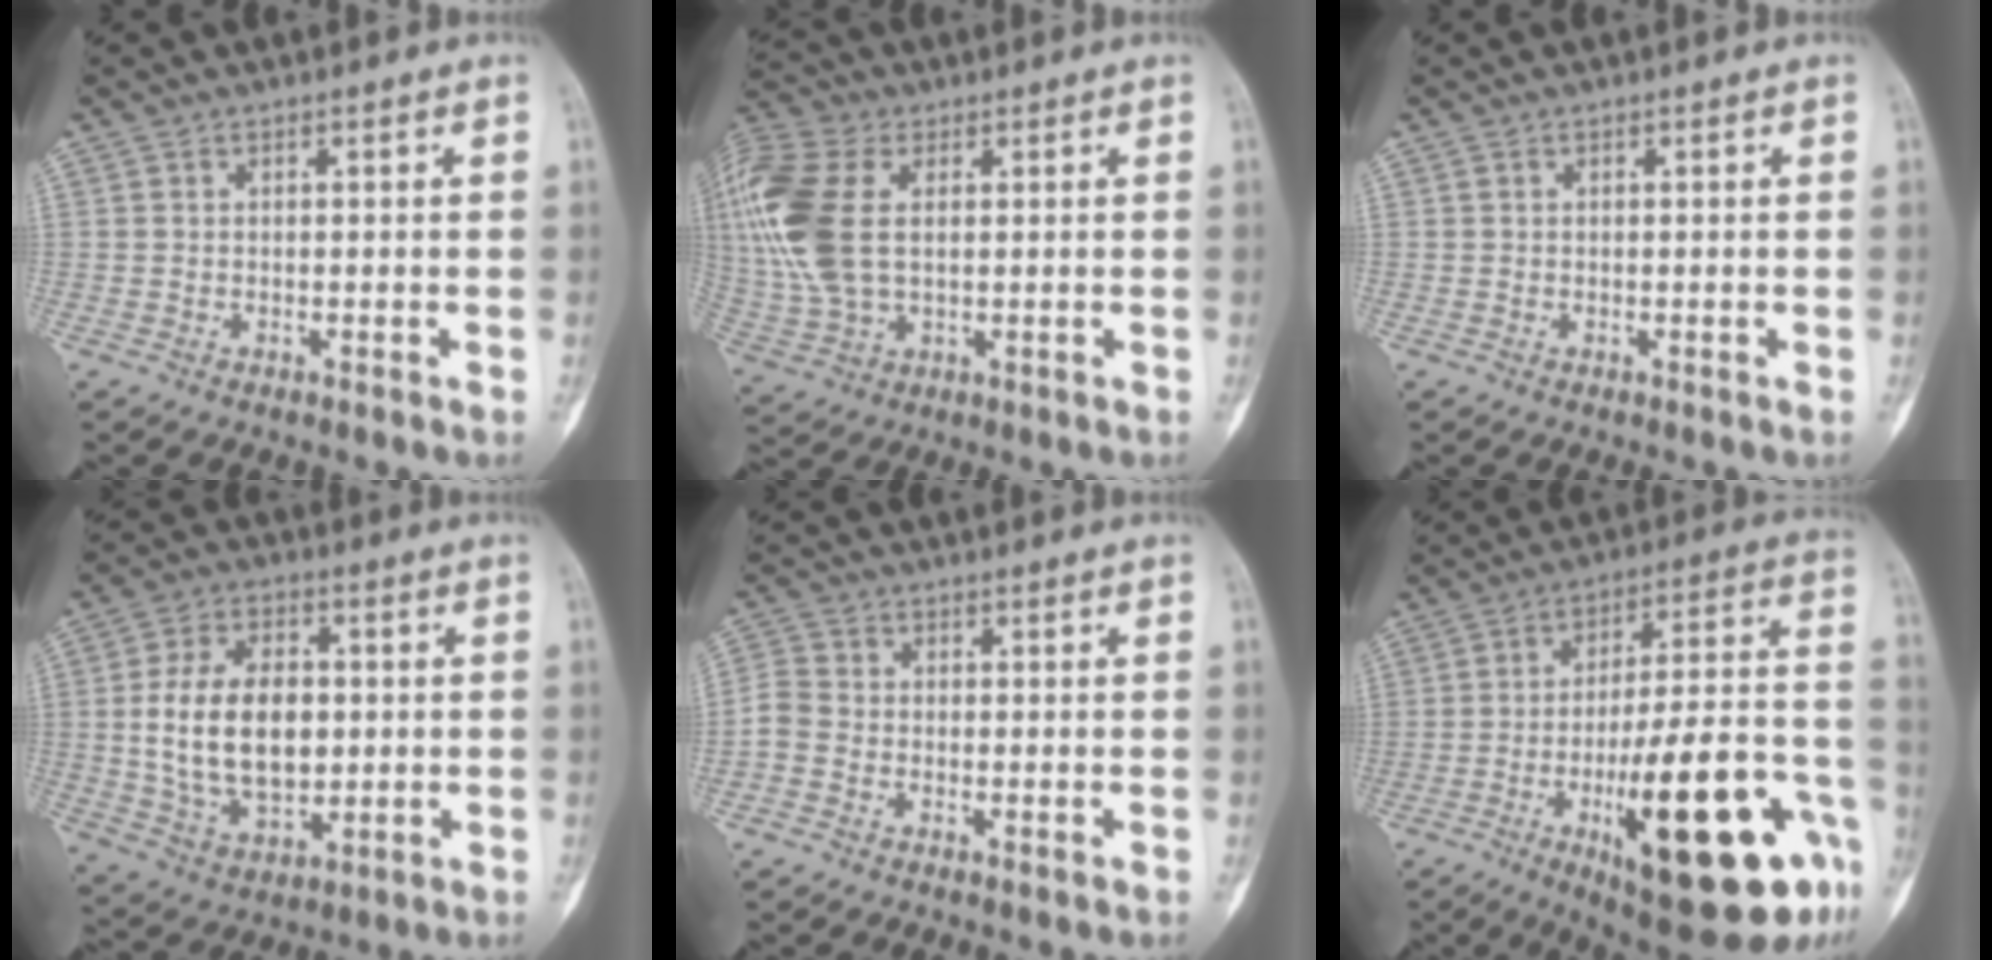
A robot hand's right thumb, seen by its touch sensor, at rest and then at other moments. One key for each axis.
{"total": 17.7, "fx": 3.1, "fy": 10.7, "fz": 13.8, "tx": -0.338, "ty": 0.004, "tz": 0.058}
{"total": 0.0}
{"total": 15.4, "fx": 0.5, "fy": 9.7, "fz": 12.0, "tx": -0.193, "ty": 0.001, "tz": 0.018}
{"total": 3.4, "fx": -1.5, "fy": 2.6, "fz": 1.6, "tx": -0.034, "ty": 0.010, "tz": -0.043}
{"total": 28.0, "fx": -10.7, "fy": 7.7, "fz": 24.7, "tx": -0.320, "ty": 0.040, "tz": -0.147}